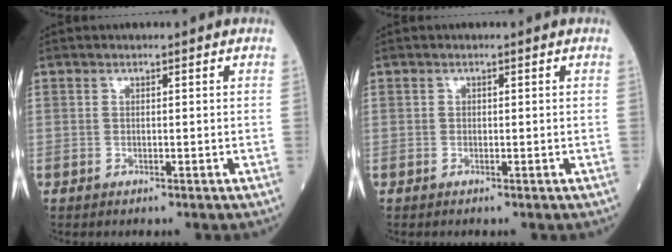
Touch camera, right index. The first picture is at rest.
{"total": 0.0}